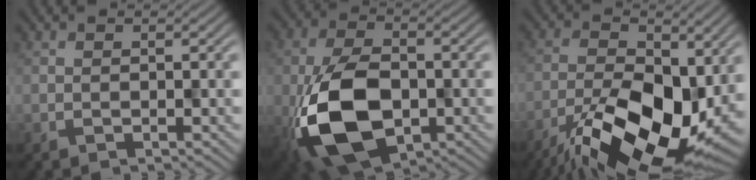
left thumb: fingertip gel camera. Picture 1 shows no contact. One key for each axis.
{"total": 14.4, "fx": -4.3, "fy": 8.6, "fz": 10.8, "tx": -0.249, "ty": -0.033, "tz": -0.077}
{"total": 14.6, "fx": -6.3, "fy": 6.6, "fz": 11.4, "tx": -0.185, "ty": -0.019, "tz": -0.104}